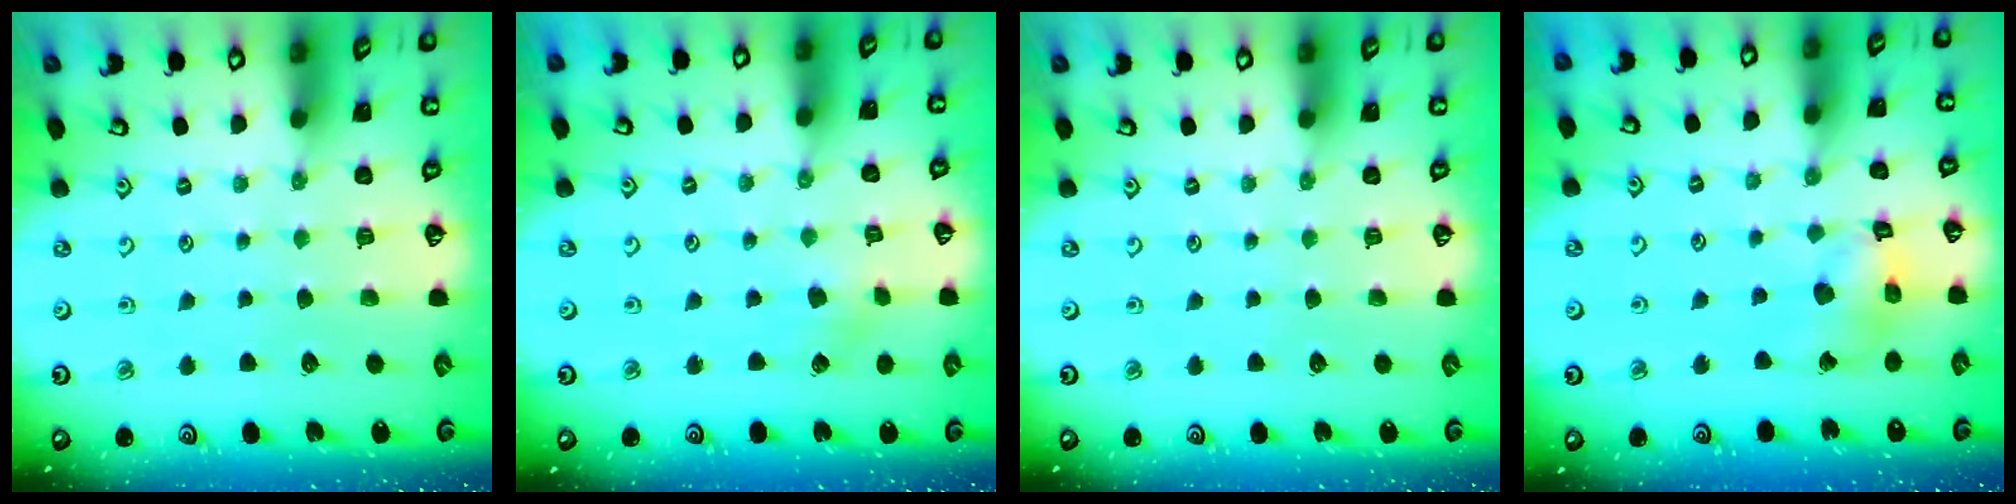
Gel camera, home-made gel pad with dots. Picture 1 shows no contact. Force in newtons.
{"total": 2.7, "press": 2.7, "slide": 0.3}
{"total": 0.0}
{"total": 11.1, "press": 11.0, "slide": 1.2}